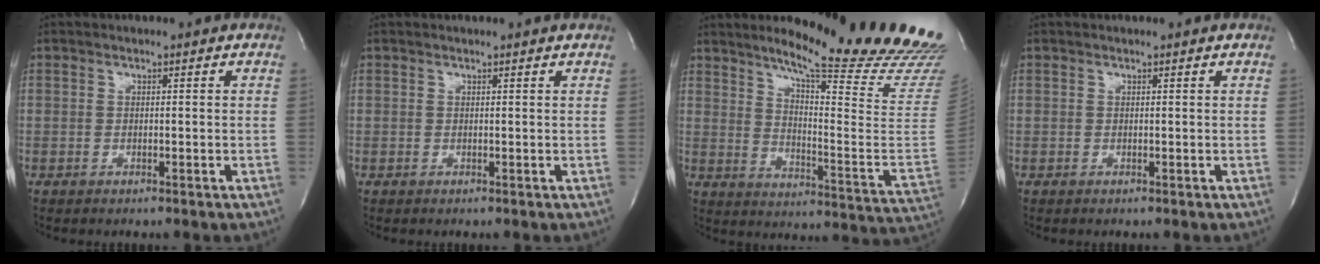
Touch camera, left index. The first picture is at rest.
{"total": 1.6, "force": [1.6, -0.2, 0.3], "torque": [-0.013, 0.003, 0.016]}
{"total": 24.9, "force": [21.0, -0.4, 13.4], "torque": [-0.196, -0.118, 0.268]}
{"total": 1.0, "force": [1.0, -0.1, 0.2], "torque": [-0.008, 0.004, 0.011]}